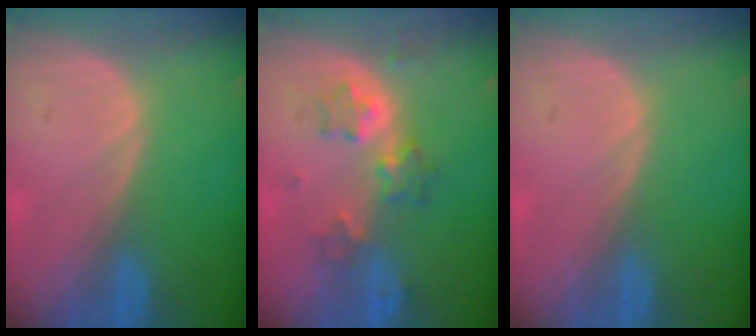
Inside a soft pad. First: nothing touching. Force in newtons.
{"total": 5.3, "press": 5.2, "slide": 1.2}
{"total": 0.0}